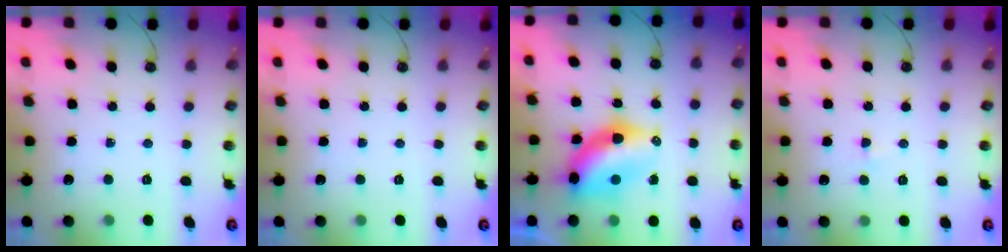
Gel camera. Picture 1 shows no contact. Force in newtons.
{"total": 0.0}
{"total": 8.4, "press": 8.4, "slide": 0.5}
{"total": 2.1, "press": 2.1, "slide": 0.4}